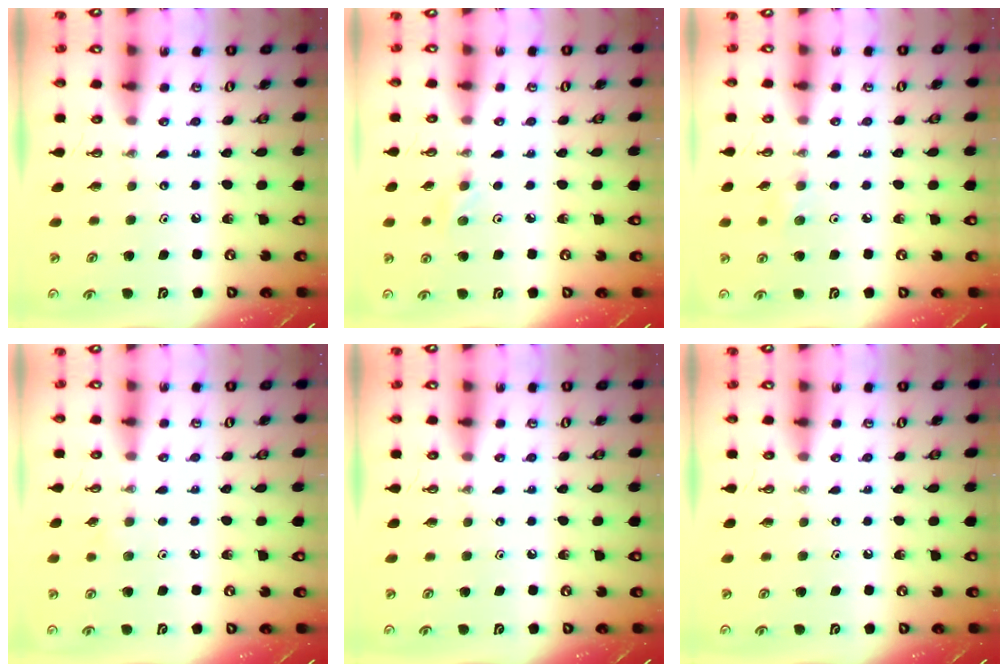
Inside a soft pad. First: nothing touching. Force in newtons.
{"total": 2.8, "press": 2.7, "slide": 0.8}
{"total": 5.0, "press": 4.7, "slide": 1.9}
{"total": 3.8, "press": 3.7, "slide": 0.8}
{"total": 0.0}
{"total": 0.0}